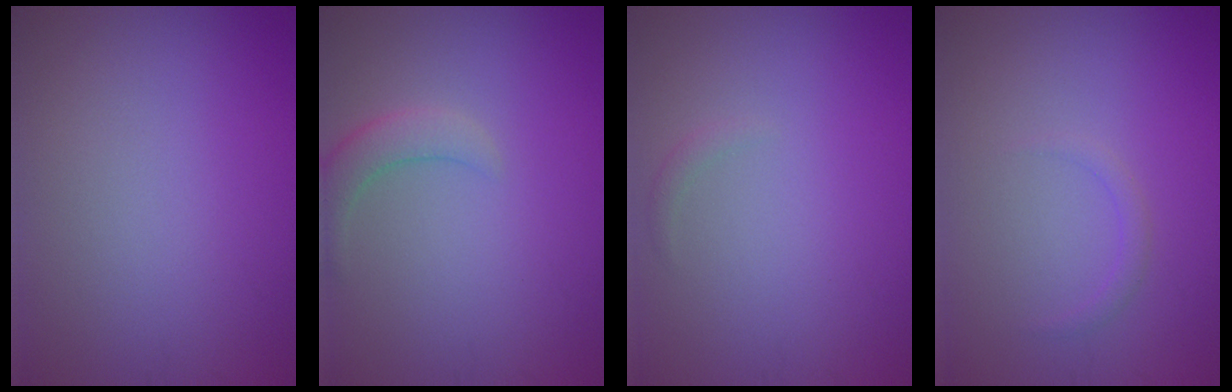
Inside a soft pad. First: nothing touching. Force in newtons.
{"total": 2.4, "press": 2.4, "slide": 0.2}
{"total": 0.6, "press": 0.6, "slide": 0.1}
{"total": 0.9, "press": 0.9, "slide": 0.1}